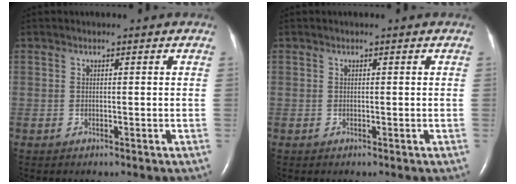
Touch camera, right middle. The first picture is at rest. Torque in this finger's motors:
{"motor_torque": [-0.14, -0.09, 0.00, -0.01]}